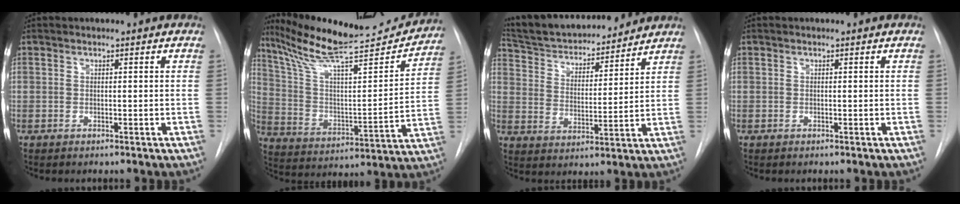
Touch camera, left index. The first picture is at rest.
{"total": 23.2, "force": [21.3, 1.7, 8.9], "torque": [-0.153, -0.032, 0.324]}
{"total": 17.7, "force": [16.2, 4.1, 5.9], "torque": [-0.098, 0.013, 0.260]}
{"total": 0.0}